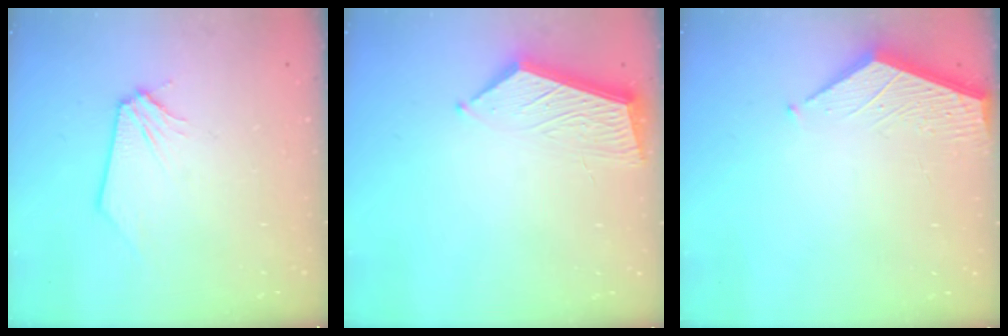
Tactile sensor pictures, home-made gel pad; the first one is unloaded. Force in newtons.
{"total": 7.5, "press": 7.5, "slide": 0.8}
{"total": 3.3, "press": 3.3, "slide": 0.4}